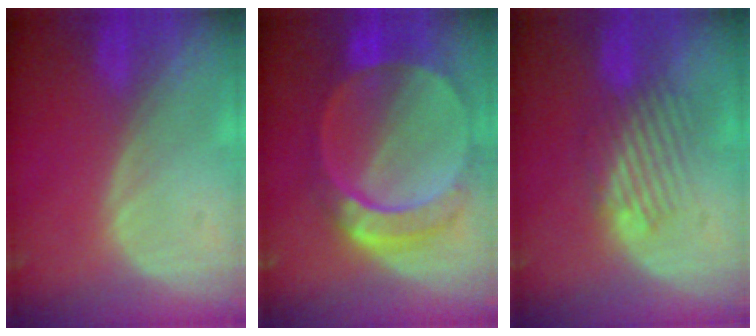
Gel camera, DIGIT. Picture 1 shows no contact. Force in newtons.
{"total": 9.6, "press": 8.3, "slide": 4.7}
{"total": 4.8, "press": 4.4, "slide": 1.9}